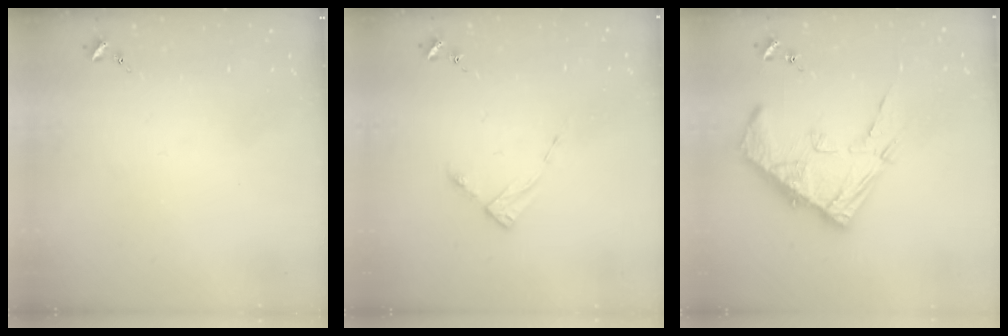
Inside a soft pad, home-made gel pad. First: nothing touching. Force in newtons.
{"total": 2.8, "press": 2.8, "slide": 0.4}
{"total": 15.9, "press": 15.8, "slide": 1.5}